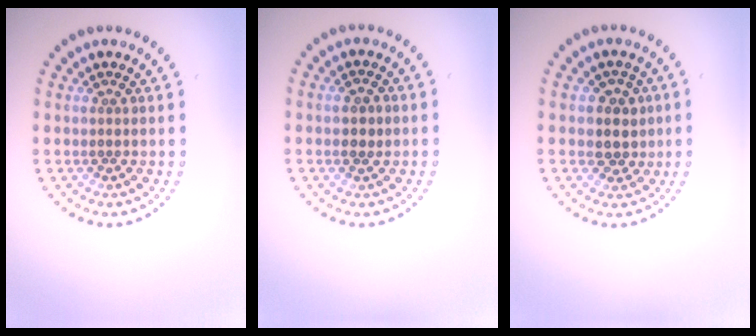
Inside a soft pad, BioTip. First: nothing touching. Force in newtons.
{"total": 1.2, "press": 1.2, "slide": 0.0}
{"total": 2.5, "press": 2.2, "slide": 1.1}